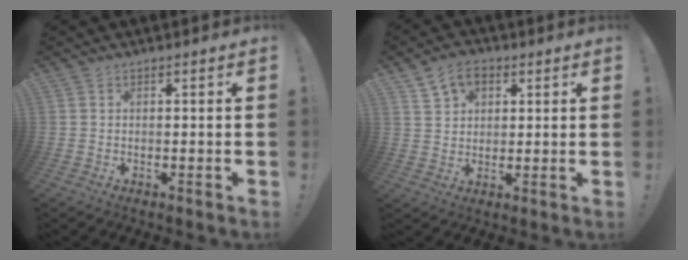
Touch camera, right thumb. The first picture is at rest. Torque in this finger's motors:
{"motor_torque": [0.05, 0.06, 0.14, 0.24, 0.00]}